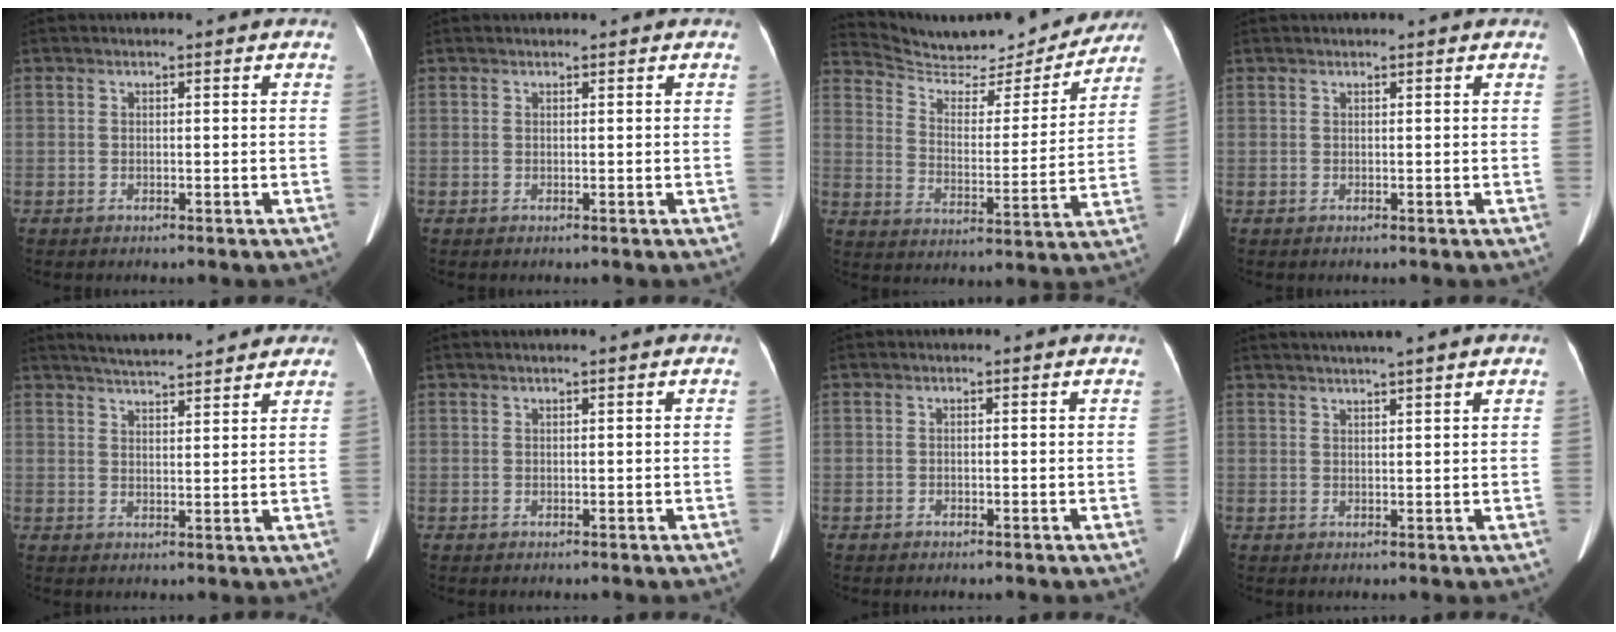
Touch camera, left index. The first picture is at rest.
{"total": 0.6, "force": [0.6, 0.0, 0.1], "torque": [-0.002, 0.009, 0.010]}
{"total": 17.7, "force": [16.9, 3.9, 3.6], "torque": [-0.058, -0.012, 0.240]}
{"total": 2.1, "force": [1.9, -0.1, 0.9], "torque": [-0.011, 0.023, 0.025]}
{"total": 10.6, "force": [9.6, 1.5, 4.4], "torque": [-0.062, 0.021, 0.127]}
{"total": 1.0, "force": [-1.0, -0.3, 0.0], "torque": [-0.001, 0.002, -0.011]}
{"total": 1.7, "force": [-1.6, 0.0, -0.6], "torque": [0.008, -0.003, -0.030]}
{"total": 5.0, "force": [3.8, -0.7, 3.2], "torque": [-0.048, 0.028, 0.049]}